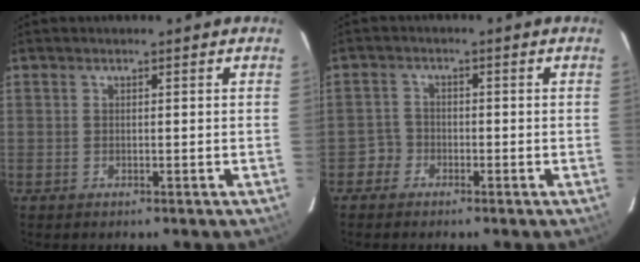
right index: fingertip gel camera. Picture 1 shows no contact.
{"total": 2.7, "force": [-1.6, 2.1, -0.5], "torque": [0.009, 0.014, -0.029]}